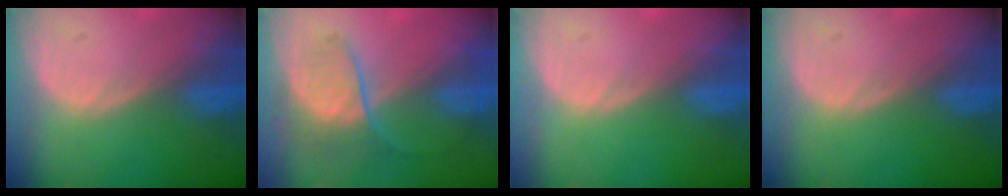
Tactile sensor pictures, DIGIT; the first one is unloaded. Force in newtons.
{"total": 6.6, "press": 6.2, "slide": 2.3}
{"total": 0.0}
{"total": 0.0}